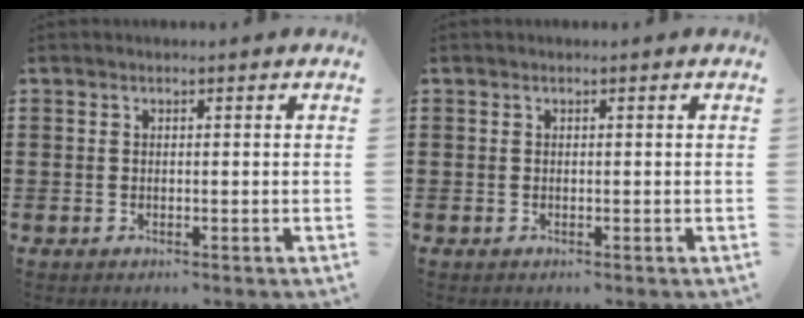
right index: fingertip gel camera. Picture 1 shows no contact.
{"total": 0.0}